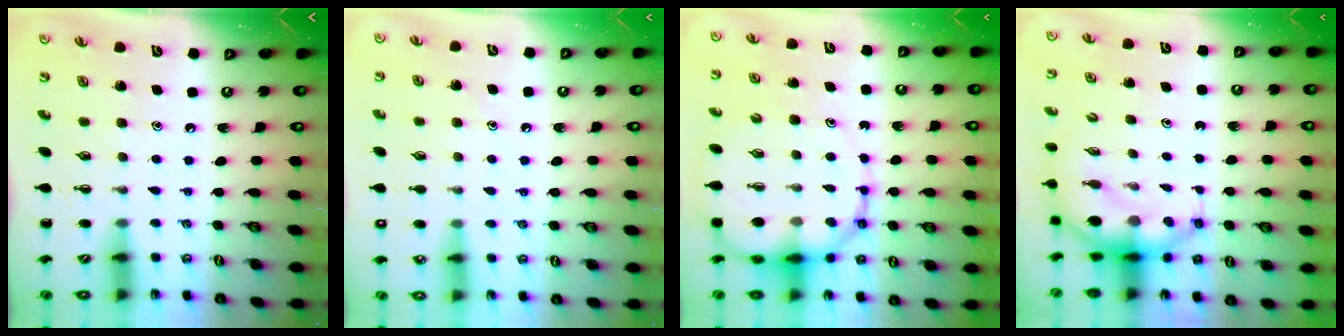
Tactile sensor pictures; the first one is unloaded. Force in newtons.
{"total": 8.1, "press": 7.8, "slide": 2.0}
{"total": 15.5, "press": 15.0, "slide": 3.9}
{"total": 6.7, "press": 6.5, "slide": 1.5}